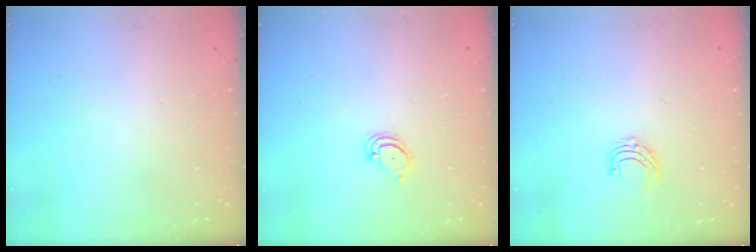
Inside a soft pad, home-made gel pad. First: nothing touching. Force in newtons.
{"total": 3.3, "press": 3.3, "slide": 0.3}
{"total": 5.3, "press": 5.3, "slide": 0.5}